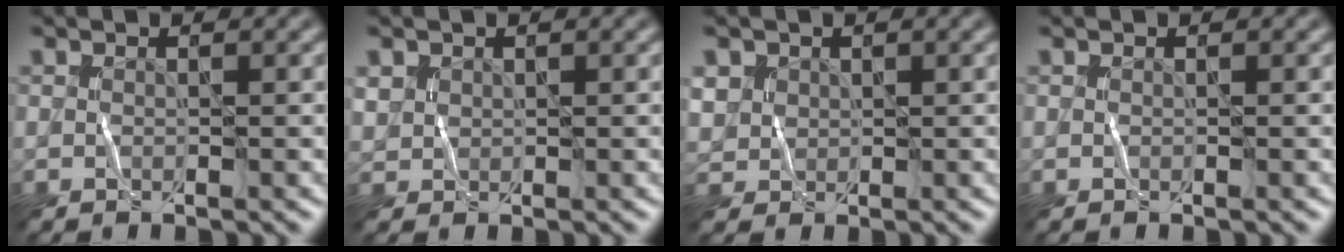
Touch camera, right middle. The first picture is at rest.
{"total": 1.2, "force": [0.7, 0.9, -0.2], "torque": [-0.006, 0.000, 0.014]}
{"total": 1.9, "force": [0.8, 1.7, 0.0], "torque": [-0.023, 0.000, 0.025]}
{"total": 0.0}